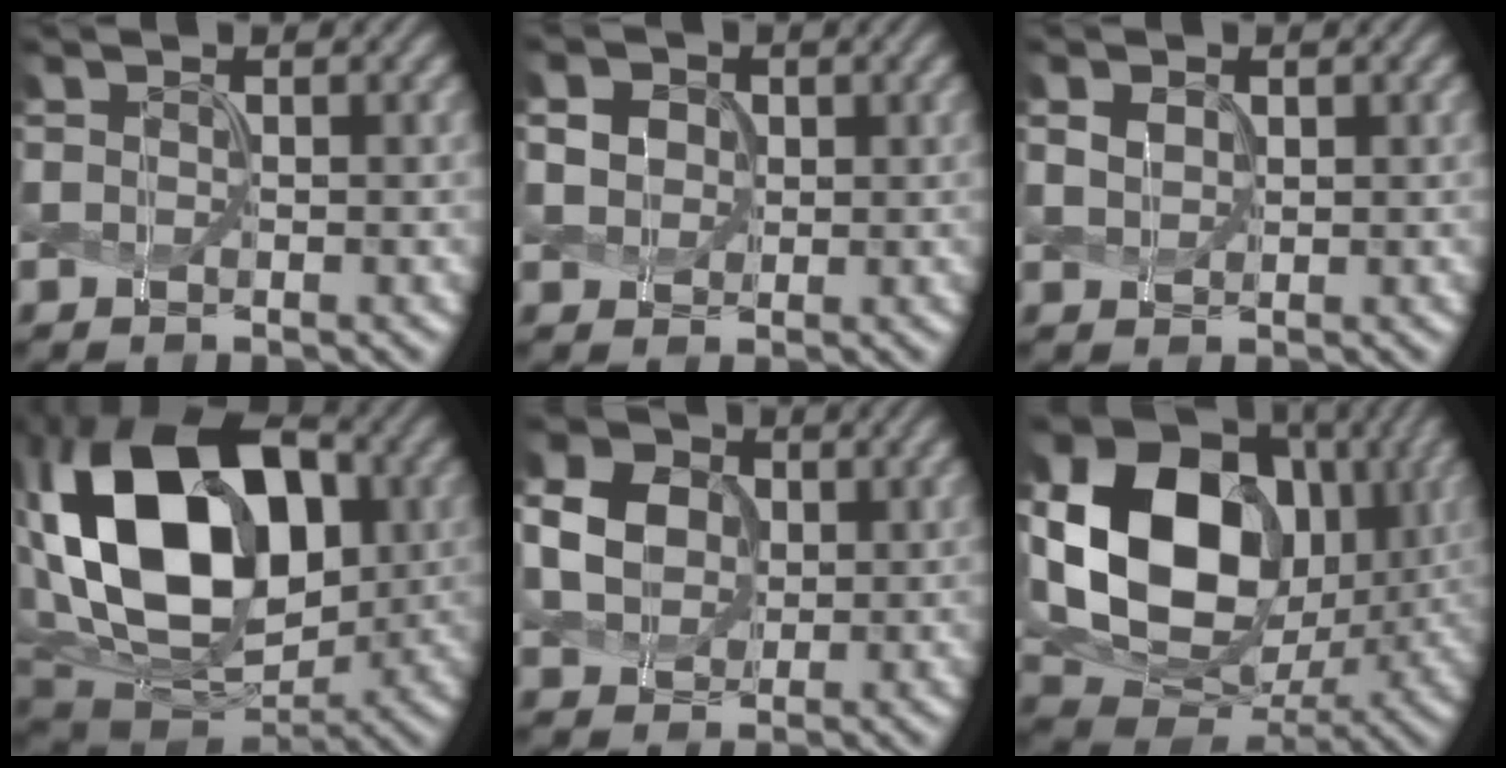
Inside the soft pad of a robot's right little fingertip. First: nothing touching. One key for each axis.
{"total": 3.5, "fx": 1.2, "fy": 2.9, "fz": 1.5, "tx": -0.055, "ty": 0.011, "tz": 0.017}
{"total": 0.8, "fx": 0.2, "fy": 0.7, "fz": 0.3, "tx": -0.019, "ty": 0.002, "tz": 0.015}
{"total": 17.9, "fx": 2.5, "fy": 12.2, "fz": 12.8, "tx": -0.250, "ty": 0.018, "tz": 0.044}
{"total": 5.8, "fx": 0.9, "fy": 4.9, "fz": 3.0, "tx": -0.101, "ty": 0.018, "tz": 0.012}
{"total": 17.9, "fx": 2.1, "fy": 14.0, "fz": 11.0, "tx": -0.228, "ty": 0.005, "tz": 0.045}